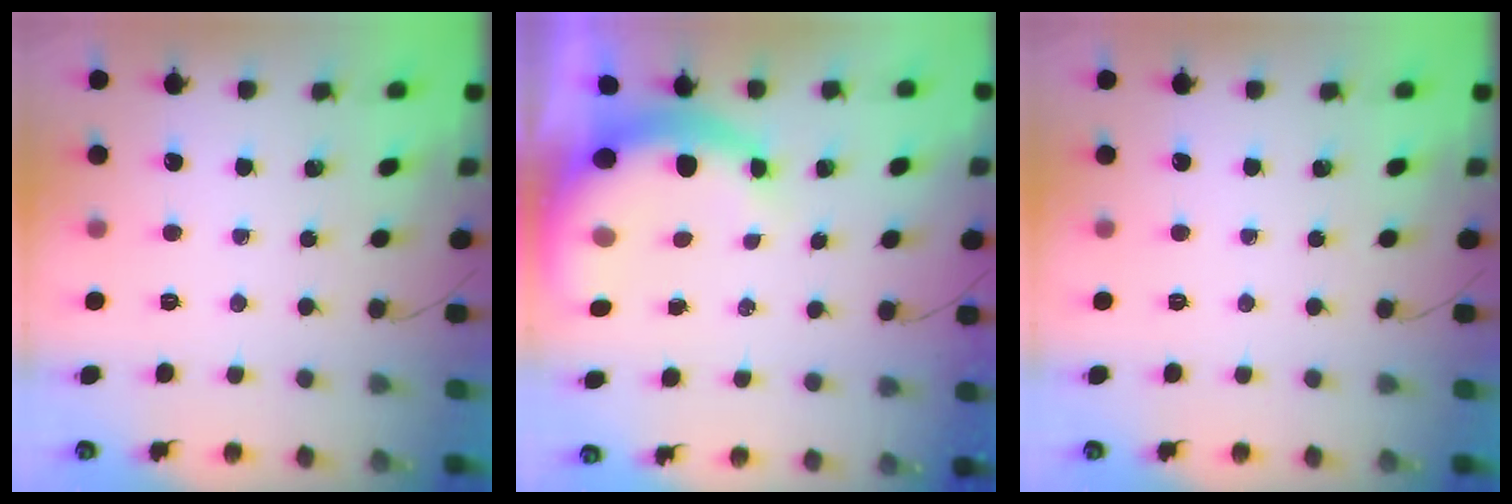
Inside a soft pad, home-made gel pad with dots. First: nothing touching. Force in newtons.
{"total": 8.2, "press": 8.0, "slide": 1.8}
{"total": 0.0}